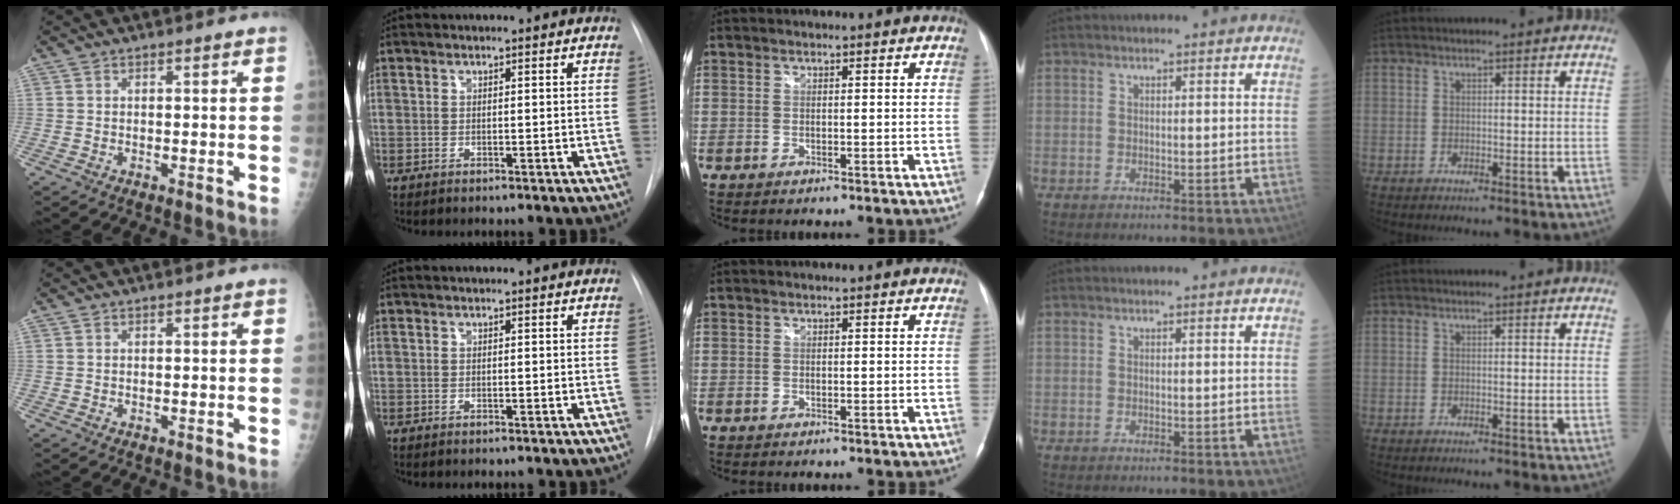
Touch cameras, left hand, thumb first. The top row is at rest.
{}